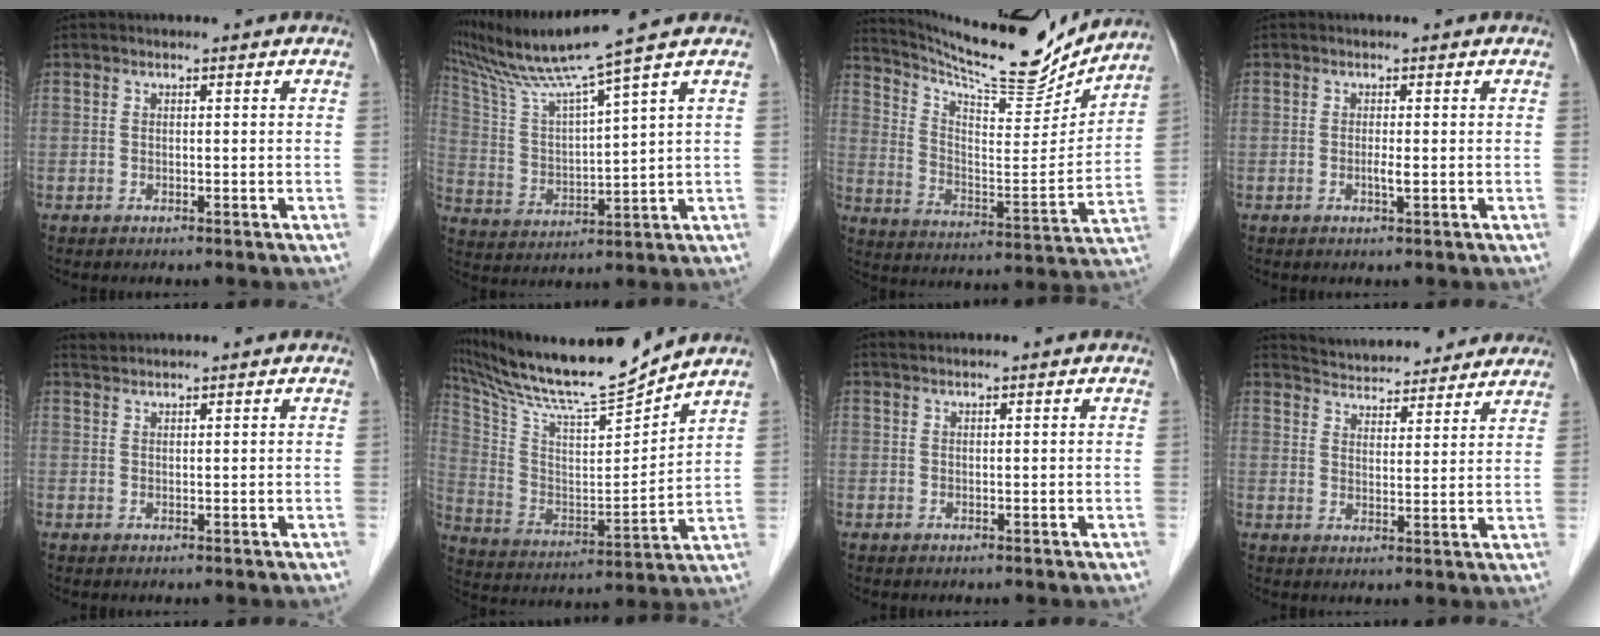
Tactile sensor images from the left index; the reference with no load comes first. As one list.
[{"total": 12.0, "force": [9.7, -2.6, 6.6], "torque": [-0.130, 0.002, 0.185]}, {"total": 18.0, "force": [17.1, 0.9, 5.6], "torque": [-0.108, -0.045, 0.261]}, {"total": 1.2, "force": [-0.2, -0.1, 1.2], "torque": [-0.024, -0.003, -0.003]}, {"total": 2.5, "force": [2.4, -0.2, 0.3], "torque": [-0.004, 0.024, 0.048]}, {"total": 16.4, "force": [15.2, -0.6, 6.1], "torque": [-0.128, -0.021, 0.274]}, {"total": 1.8, "force": [1.7, -0.1, 0.6], "torque": [-0.007, 0.023, 0.033]}, {"total": 15.9, "force": [15.0, 3.6, 3.8], "torque": [-0.047, 0.021, 0.201]}]